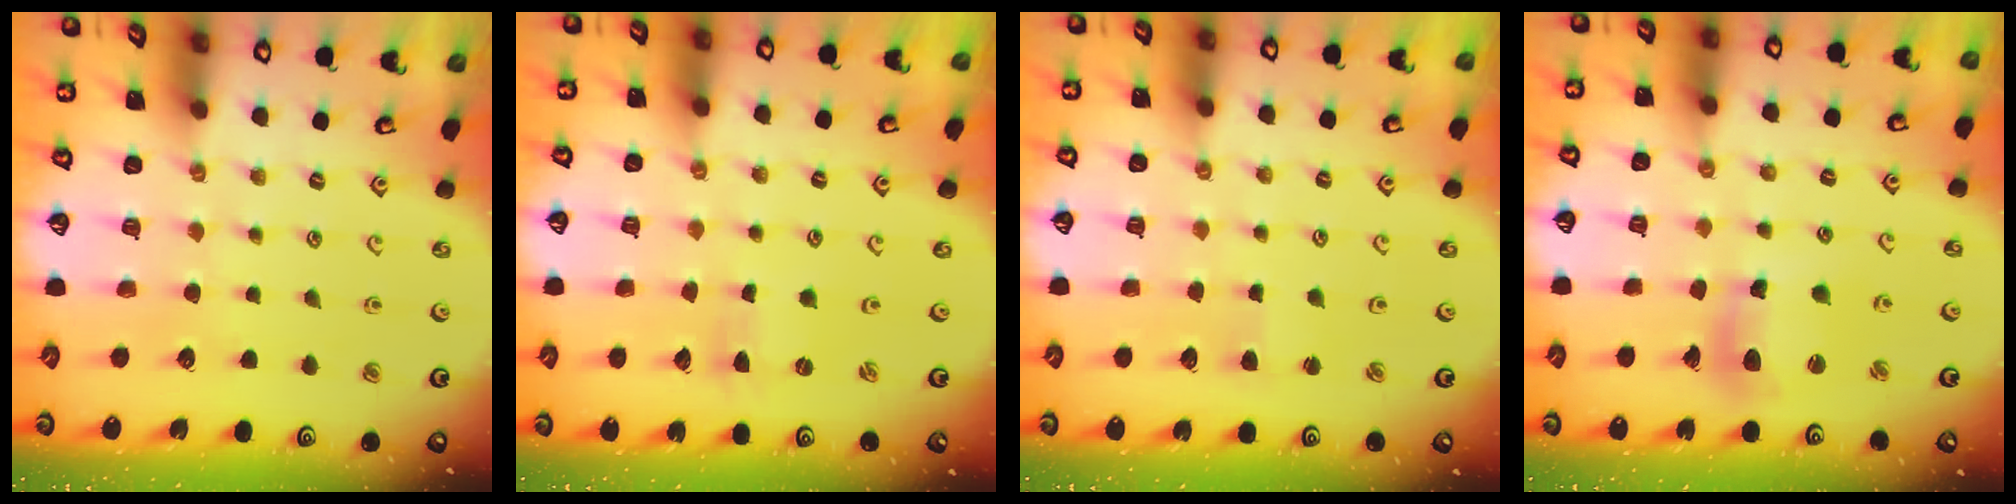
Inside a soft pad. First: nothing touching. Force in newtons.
{"total": 0.0}
{"total": 2.5, "press": 2.5, "slide": 0.4}
{"total": 10.4, "press": 10.3, "slide": 1.2}